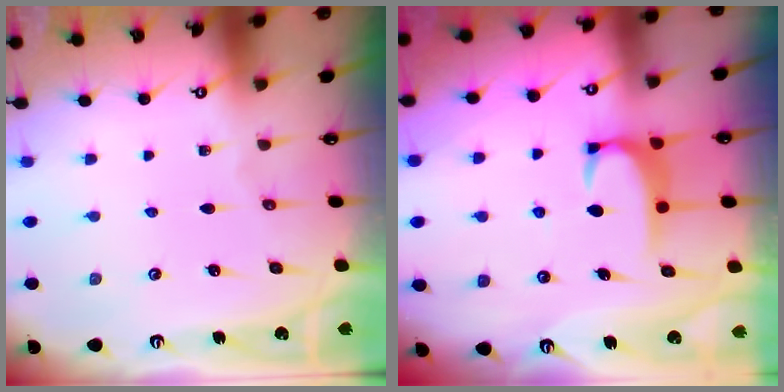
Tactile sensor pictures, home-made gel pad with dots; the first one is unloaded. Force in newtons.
{"total": 2.0, "press": 2.0, "slide": 0.6}